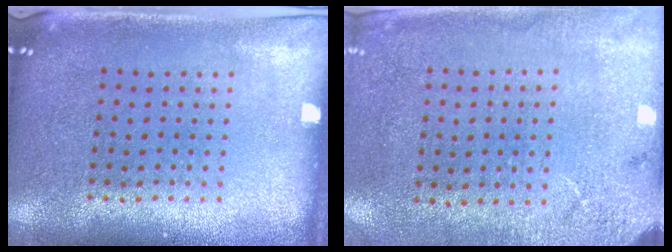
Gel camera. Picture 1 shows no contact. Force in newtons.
{"total": 2.6, "press": 2.1, "slide": 1.5}